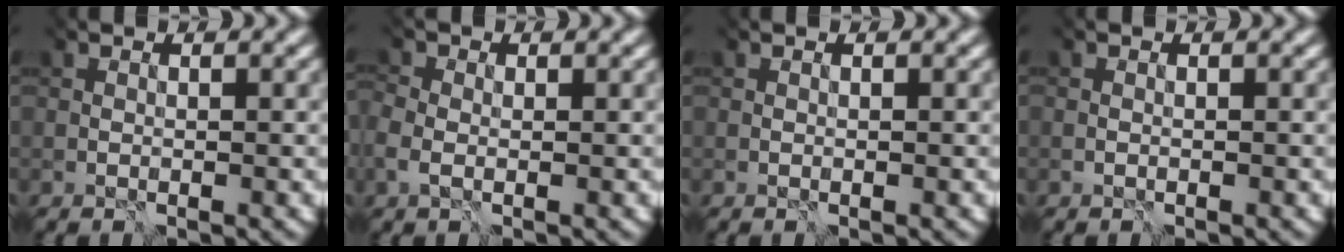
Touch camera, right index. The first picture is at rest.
{"total": 1.9, "force": [-0.9, 1.3, 1.0], "torque": [-0.034, 0.007, -0.004]}
{"total": 0.0}
{"total": 0.9, "force": [-0.7, -0.4, -0.4], "torque": [0.007, -0.002, -0.009]}